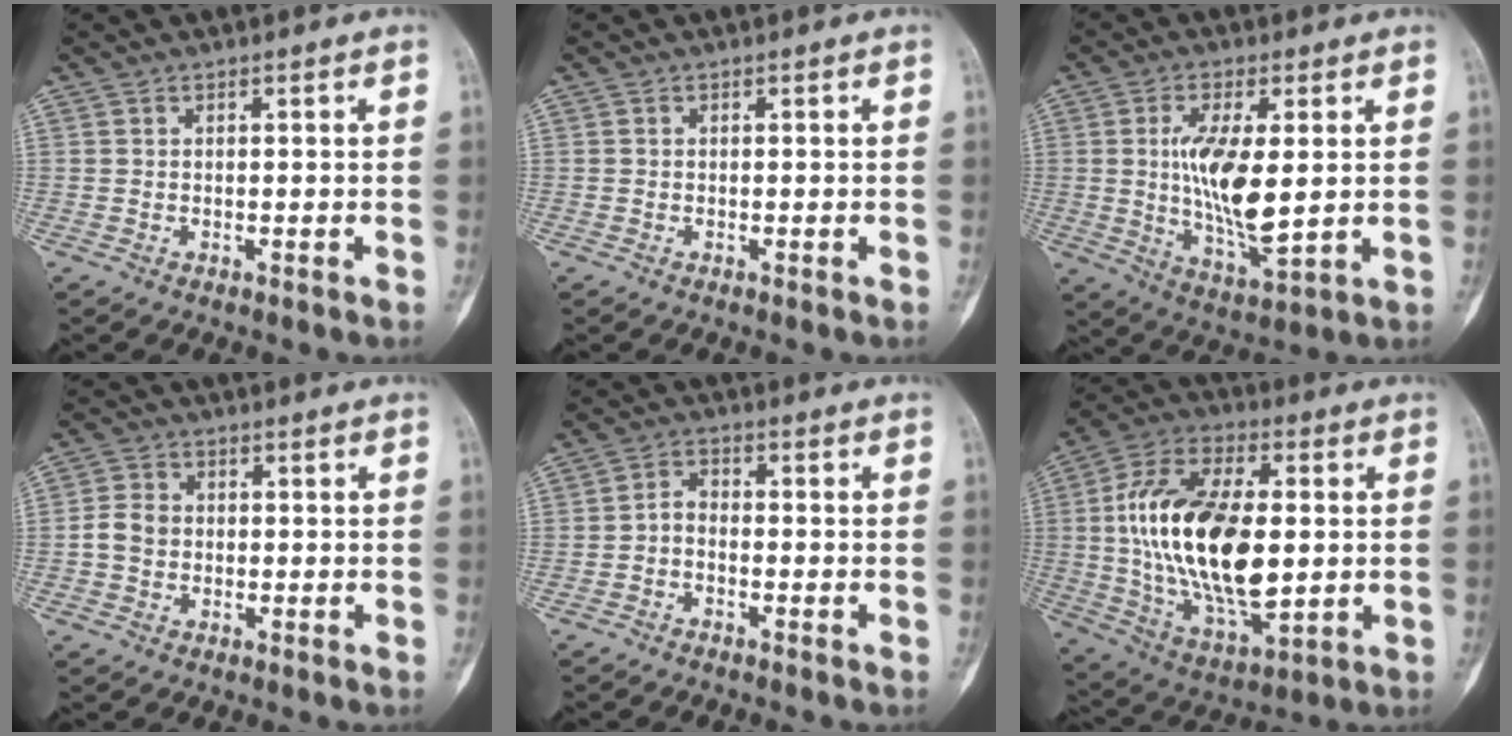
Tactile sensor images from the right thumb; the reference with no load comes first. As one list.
[{"total": 0.0}, {"total": 13.2, "force": [1.2, 4.7, 12.2], "torque": [-0.226, -0.023, 0.031]}, {"total": 4.2, "force": [-0.5, 3.5, 2.2], "torque": [-0.036, 0.012, -0.013]}, {"total": 2.9, "force": [-1.3, 1.7, 1.9], "torque": [-0.031, 0.021, -0.033]}, {"total": 24.6, "force": [0.9, 12.5, 21.2], "torque": [-0.389, -0.003, 0.022]}]